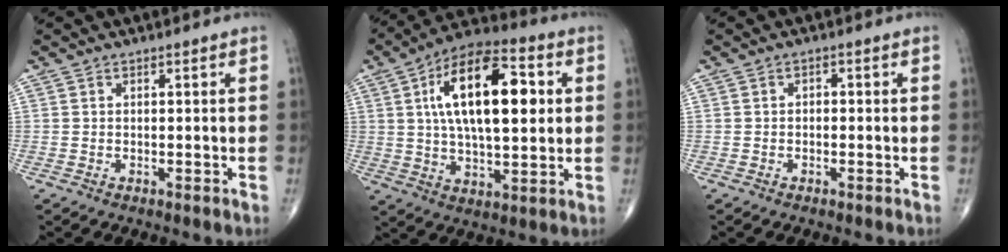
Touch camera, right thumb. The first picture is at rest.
{"total": 20.4, "force": [4.3, 9.2, 17.7], "torque": [-0.277, 0.010, 0.064]}
{"total": 0.9, "force": [-0.2, 0.7, 0.6], "torque": [0.000, 0.004, -0.009]}